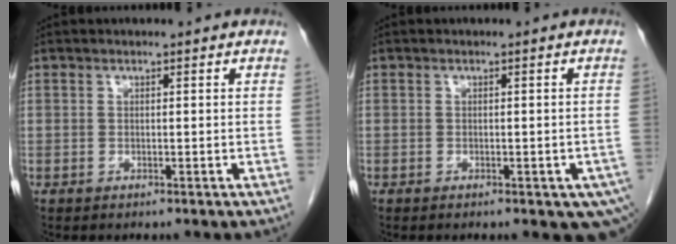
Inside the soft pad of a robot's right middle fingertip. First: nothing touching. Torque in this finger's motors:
{"motor_torque": [1.20, -0.94, 0.25, 0.05]}